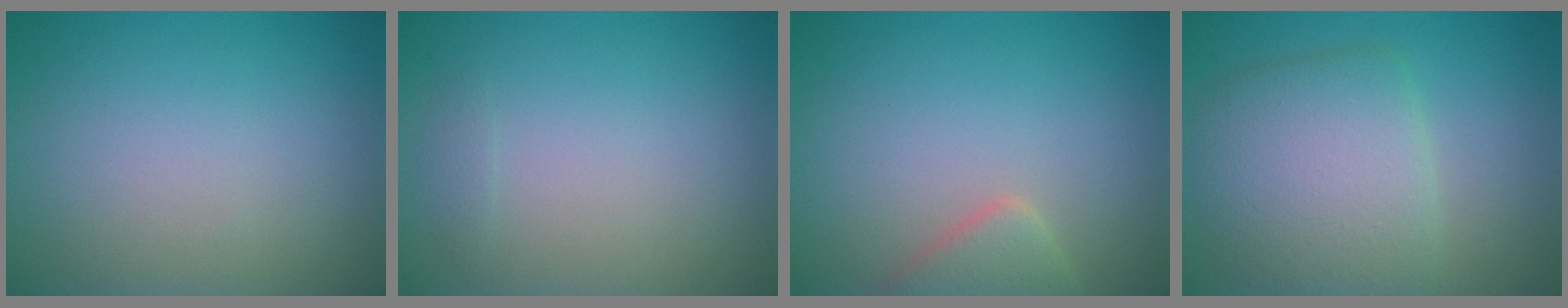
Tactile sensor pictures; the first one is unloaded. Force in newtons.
{"total": 0.6, "press": 0.6, "slide": 0.0}
{"total": 2.8, "press": 2.7, "slide": 0.1}
{"total": 6.4, "press": 6.4, "slide": 0.2}